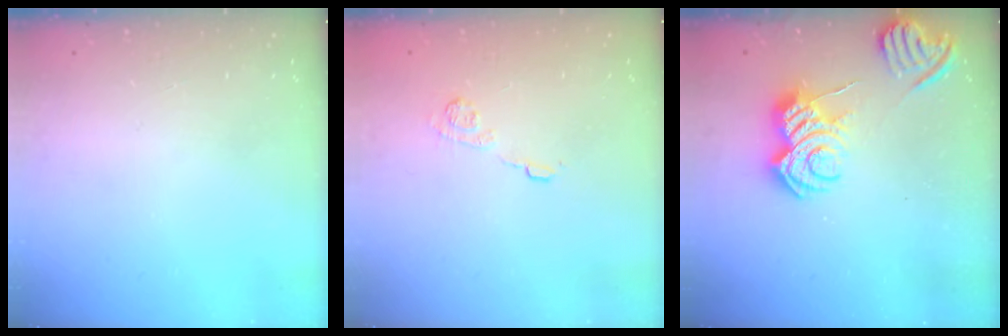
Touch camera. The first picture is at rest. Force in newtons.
{"total": 9.2, "press": 9.2, "slide": 0.8}
{"total": 8.2, "press": 8.2, "slide": 0.9}